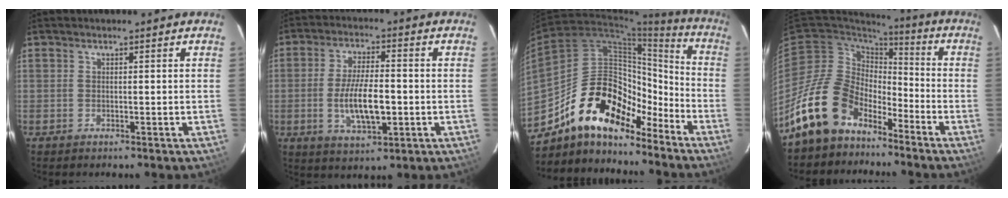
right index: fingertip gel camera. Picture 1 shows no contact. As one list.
[{"total": 10.4, "force": [-2.0, 3.7, 9.4], "torque": [-0.182, -0.009, -0.031]}, {"total": 19.1, "force": [-14.1, 8.7, 9.6], "torque": [-0.168, 0.027, -0.233]}, {"total": 15.1, "force": [-11.2, 8.9, 4.9], "torque": [-0.105, 0.017, -0.196]}]